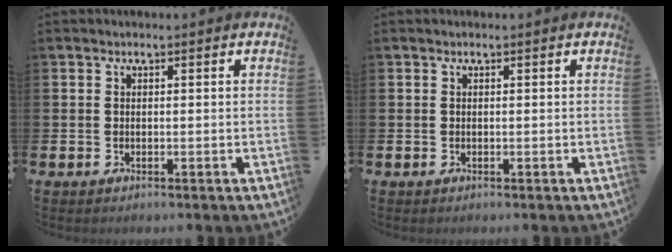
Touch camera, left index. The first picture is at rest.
{"total": 0.0}